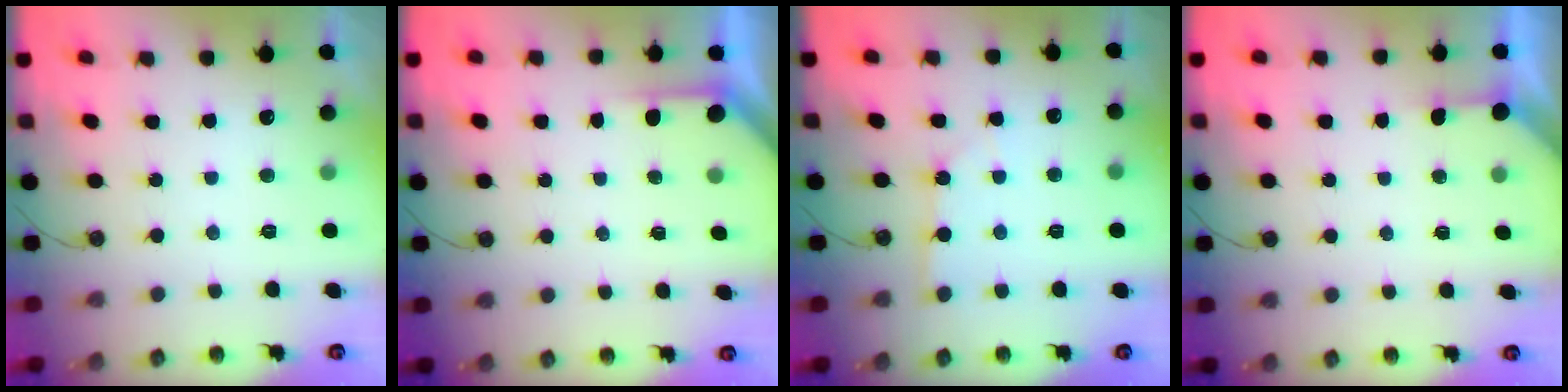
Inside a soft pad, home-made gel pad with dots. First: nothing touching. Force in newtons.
{"total": 1.9, "press": 1.9, "slide": 0.2}
{"total": 2.2, "press": 2.2, "slide": 0.3}
{"total": 2.3, "press": 2.3, "slide": 0.3}